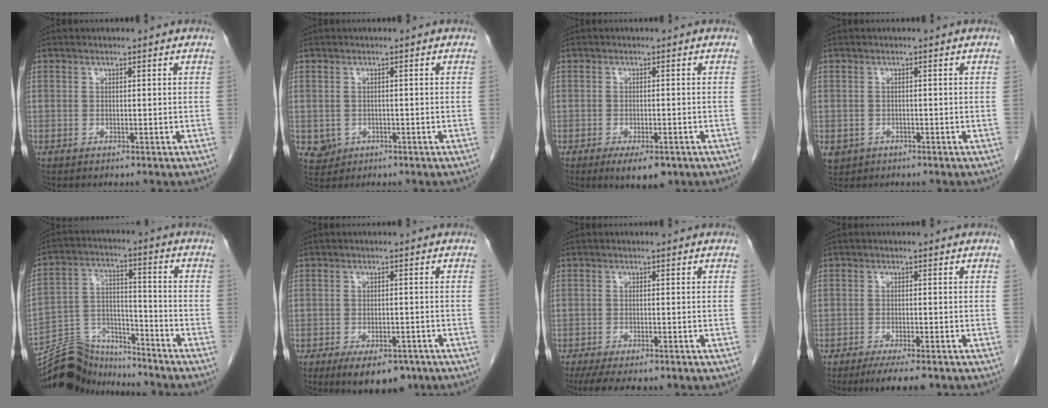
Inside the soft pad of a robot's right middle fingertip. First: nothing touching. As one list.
[{"total": 2.6, "force": [-0.7, 2.4, 0.6], "torque": [-0.007, 0.003, -0.003]}, {"total": 5.1, "force": [-3.2, 1.9, 3.5], "torque": [-0.049, -0.006, -0.042]}, {"total": 3.1, "force": [-1.6, 2.6, 0.5], "torque": [-0.006, 0.002, -0.023]}, {"total": 11.7, "force": [-11.5, 2.2, 0.0], "torque": [-0.008, 0.045, -0.205]}, {"total": 8.4, "force": [-5.8, 3.8, 4.8], "torque": [-0.063, -0.002, -0.084]}, {"total": 9.0, "force": [-6.6, 2.8, 5.4], "torque": [-0.078, -0.012, -0.095]}, {"total": 5.8, "force": [-4.3, 0.9, 3.7], "torque": [-0.051, -0.011, -0.062]}]